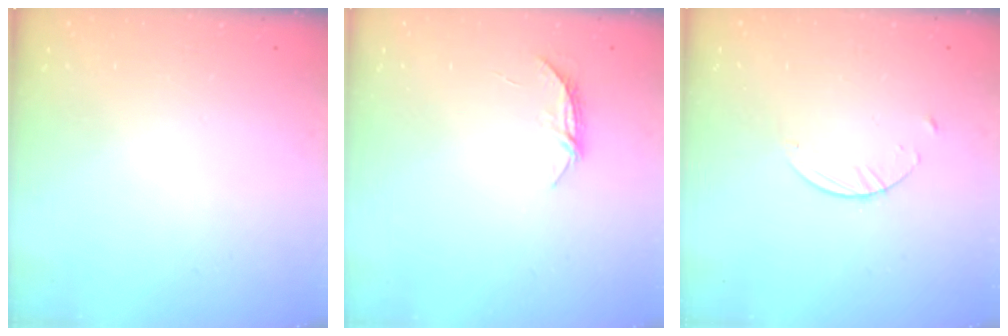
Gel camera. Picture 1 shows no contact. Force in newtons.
{"total": 5.2, "press": 5.2, "slide": 0.4}
{"total": 2.7, "press": 2.6, "slide": 0.3}